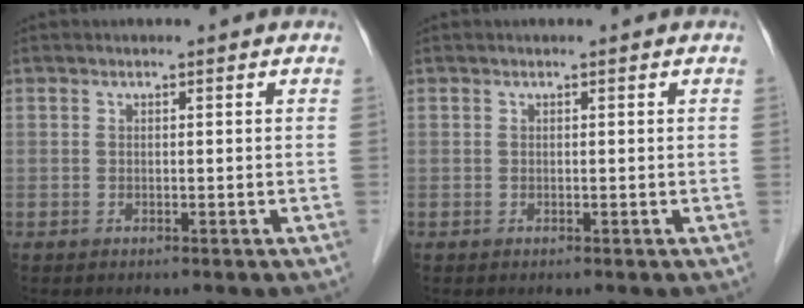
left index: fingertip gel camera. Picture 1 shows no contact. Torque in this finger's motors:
{"motor_torque": [-0.04, 0.12, 0.00, 0.00]}